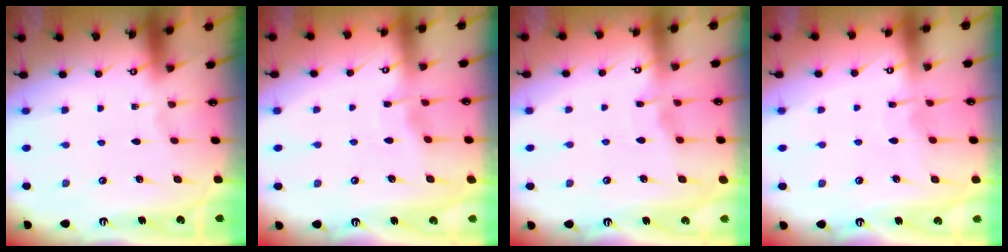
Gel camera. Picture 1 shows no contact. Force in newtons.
{"total": 3.5, "press": 3.5, "slide": 0.3}
{"total": 3.3, "press": 3.3, "slide": 0.4}
{"total": 4.0, "press": 4.0, "slide": 0.4}